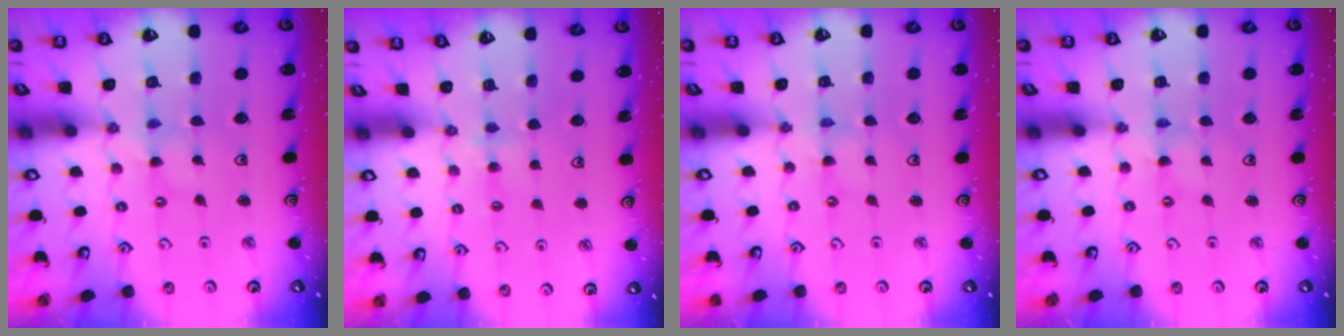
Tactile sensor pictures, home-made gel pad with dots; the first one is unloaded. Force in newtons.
{"total": 3.5, "press": 3.5, "slide": 0.4}
{"total": 0.0}
{"total": 0.0}